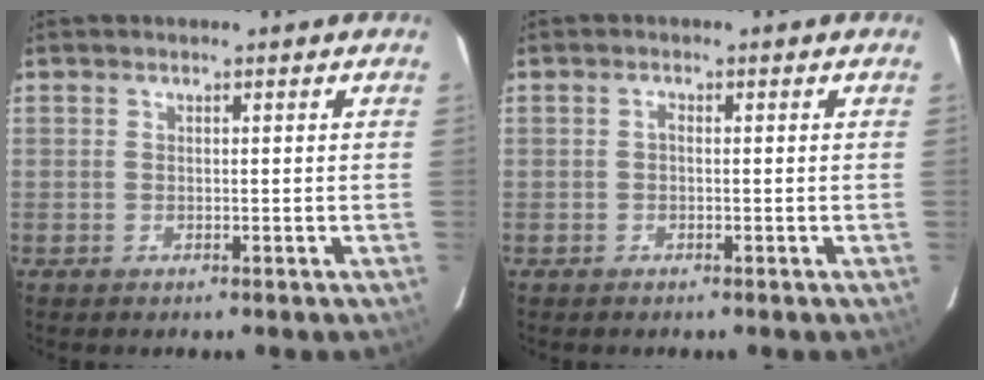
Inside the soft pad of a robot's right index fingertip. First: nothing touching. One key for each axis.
{"total": 0.5, "fx": -0.1, "fy": 0.3, "fz": 0.4, "tx": -0.007, "ty": 0.004, "tz": -0.004}